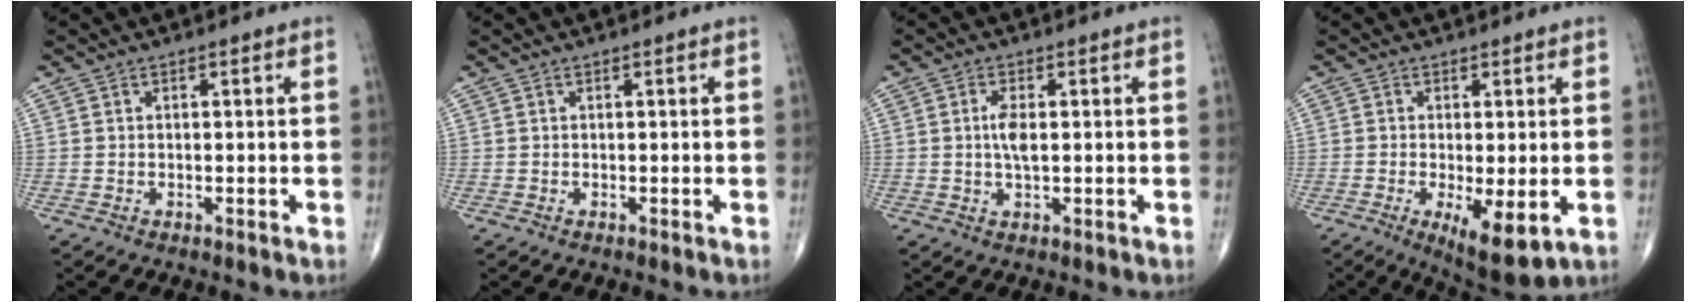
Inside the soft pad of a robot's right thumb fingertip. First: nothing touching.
{"total": 0.0}
{"total": 3.7, "force": [0.3, 1.4, 3.4], "torque": [-0.072, -0.002, 0.004]}
{"total": 8.8, "force": [-2.5, 2.8, 8.0], "torque": [-0.127, -0.022, -0.033]}